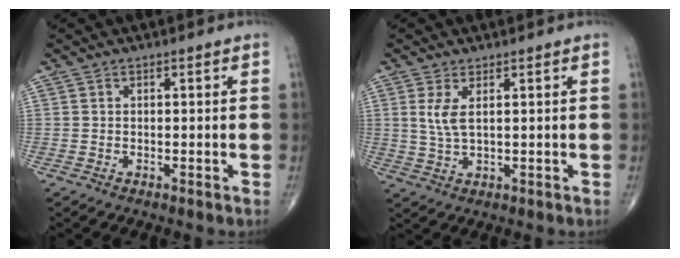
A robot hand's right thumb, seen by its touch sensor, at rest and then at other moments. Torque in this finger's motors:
{"motor_torque": [-0.15, 0.24, 0.38, 0.41, -0.03]}